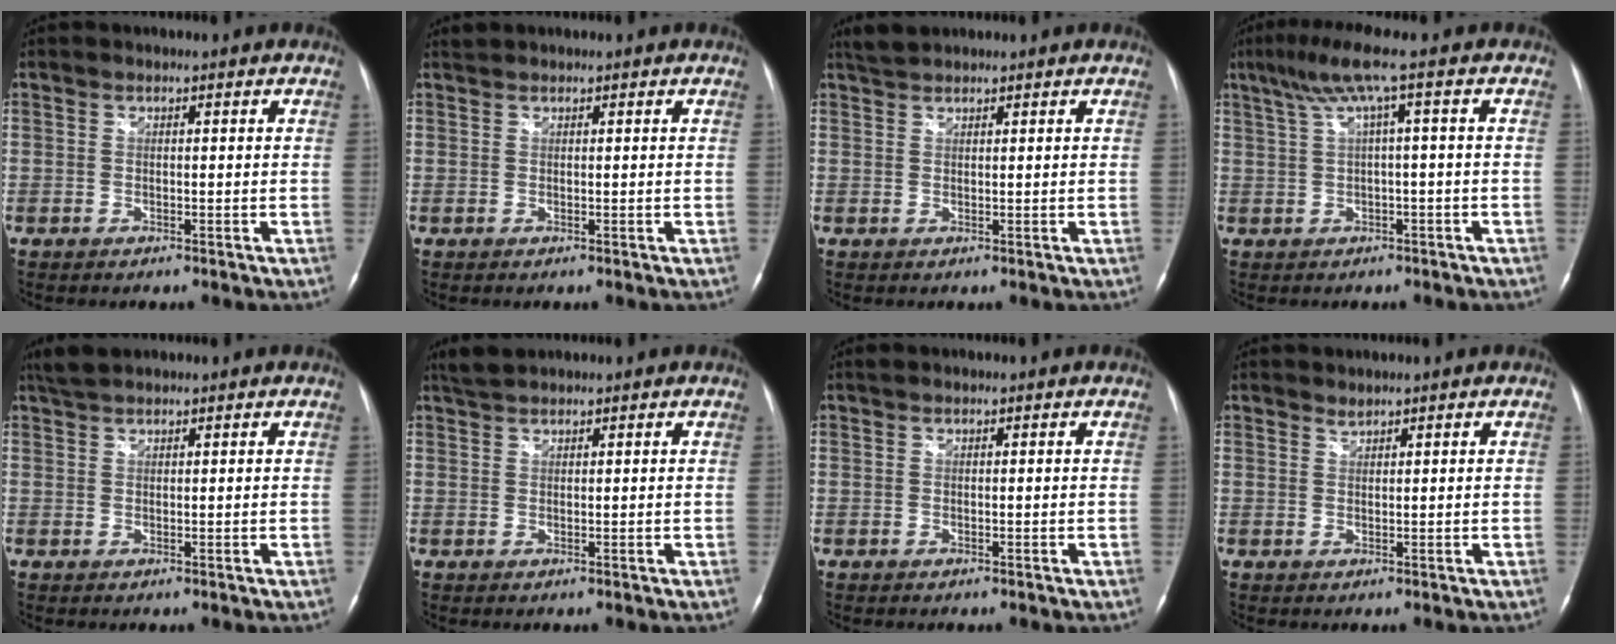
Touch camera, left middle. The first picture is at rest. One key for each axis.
{"total": 0.7, "fx": 0.7, "fy": -0.1, "fz": -0.1, "tx": -0.008, "ty": 0.010, "tz": 0.019}
{"total": 2.2, "fx": 2.1, "fy": 0.3, "fz": 0.5, "tx": -0.015, "ty": 0.011, "tz": 0.043}
{"total": 5.6, "fx": 1.9, "fy": -1.0, "fz": 5.2, "tx": -0.101, "ty": 0.034, "tz": 0.041}
{"total": 3.1, "fx": 2.8, "fy": 0.6, "fz": 1.2, "tx": -0.031, "ty": 0.015, "tz": 0.056}
{"total": 2.3, "fx": 2.2, "fy": 0.2, "fz": 0.5, "tx": -0.016, "ty": 0.012, "tz": 0.045}
{"total": 0.5, "fx": 0.5, "fy": 0.1, "fz": 0.1, "tx": -0.012, "ty": 0.010, "tz": 0.013}
{"total": 0.9, "fx": 0.9, "fy": 0.0, "fz": -0.1, "tx": -0.002, "ty": -0.003, "tz": 0.017}